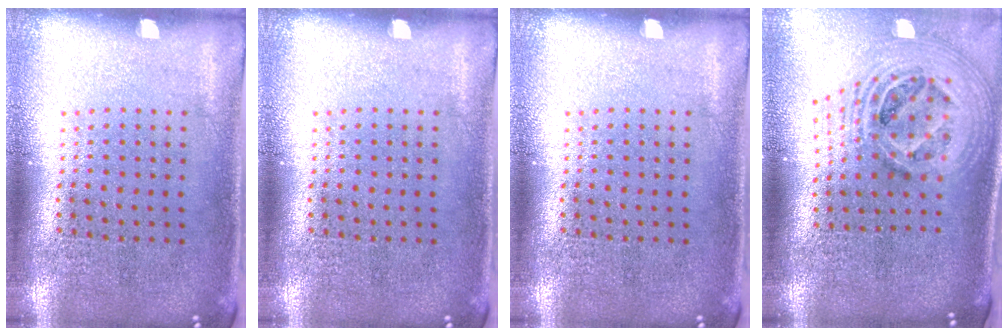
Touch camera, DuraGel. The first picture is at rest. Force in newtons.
{"total": 0.0}
{"total": 0.0}
{"total": 2.8, "press": 1.9, "slide": 2.1}